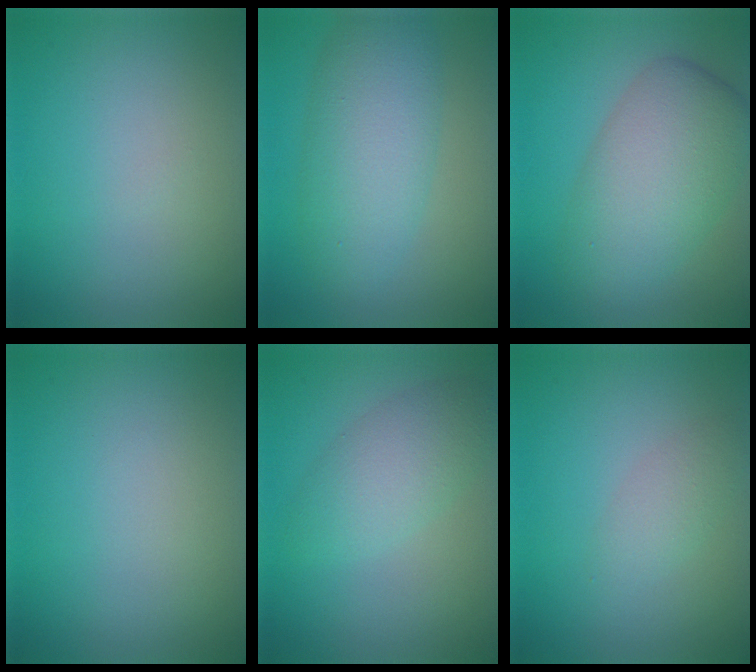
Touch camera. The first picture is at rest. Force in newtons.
{"total": 6.2, "press": 6.2, "slide": 0.2}
{"total": 7.5, "press": 7.5, "slide": 0.2}
{"total": 0.0}
{"total": 3.5, "press": 3.5, "slide": 0.1}
{"total": 1.8, "press": 1.8, "slide": 0.1}